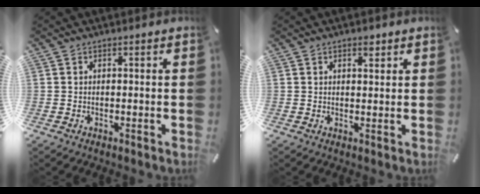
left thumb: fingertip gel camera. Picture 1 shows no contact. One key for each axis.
{"total": 2.1, "fx": 1.2, "fy": 1.3, "fz": 1.1, "tx": -0.008, "ty": -0.003, "tz": 0.017}